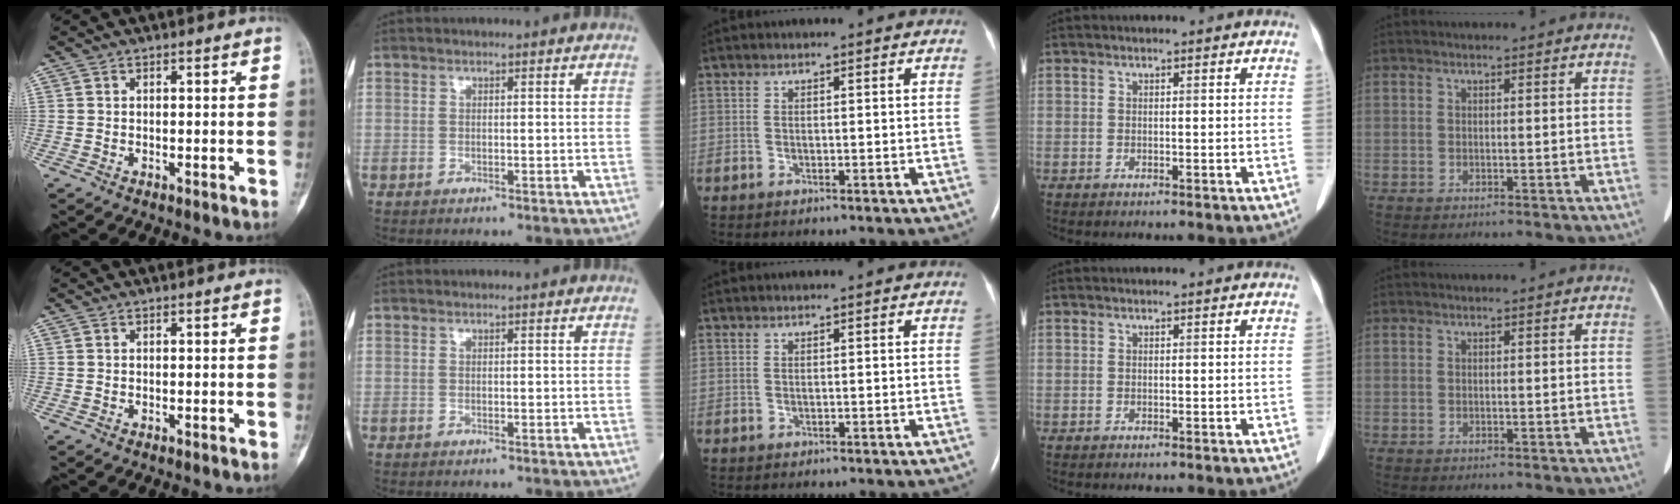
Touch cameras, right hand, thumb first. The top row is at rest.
{}